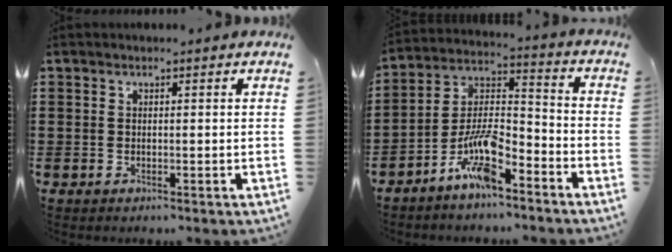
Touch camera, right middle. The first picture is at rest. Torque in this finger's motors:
{"motor_torque": [2.14, 0.00, 1.05, 0.21]}